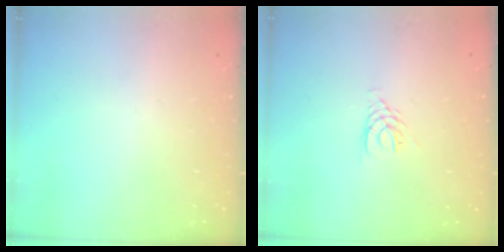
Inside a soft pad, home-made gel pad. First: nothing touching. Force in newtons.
{"total": 4.8, "press": 4.8, "slide": 0.5}